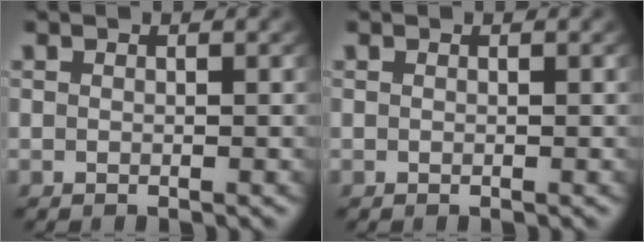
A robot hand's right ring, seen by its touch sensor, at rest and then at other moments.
{"total": 0.0}